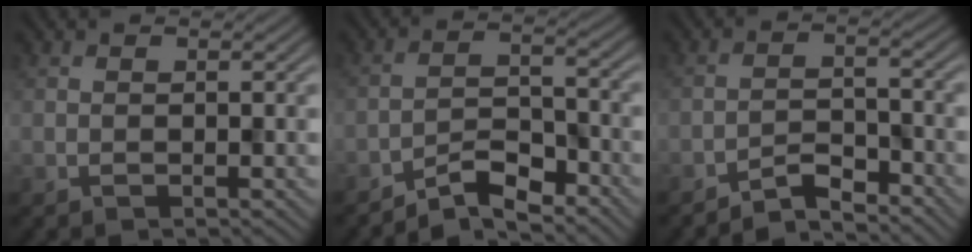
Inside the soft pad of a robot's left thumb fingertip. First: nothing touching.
{"total": 5.3, "force": [-4.6, 1.1, 2.3], "torque": [-0.042, 0.006, -0.094]}
{"total": 3.8, "force": [-3.5, 0.5, 1.4], "torque": [-0.025, 0.006, -0.073]}